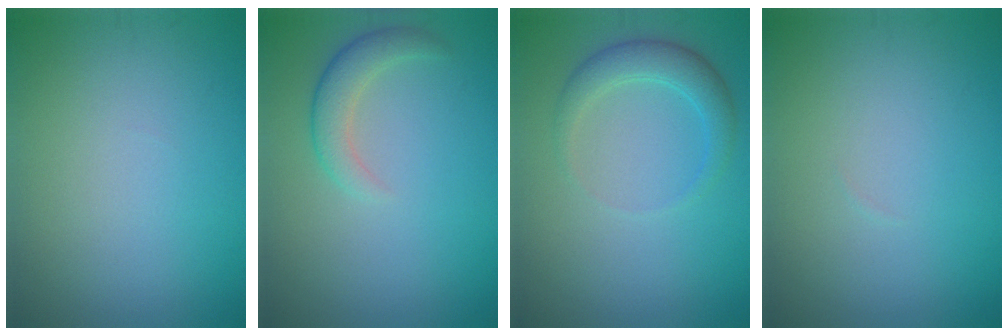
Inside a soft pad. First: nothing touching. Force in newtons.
{"total": 2.5, "press": 2.5, "slide": 0.3}
{"total": 2.7, "press": 2.7, "slide": 0.1}
{"total": 0.0}